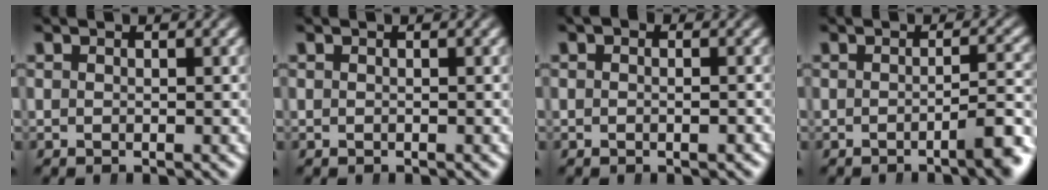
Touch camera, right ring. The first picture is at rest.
{"total": 0.0}
{"total": 0.7, "force": [-0.4, 0.3, 0.5], "torque": [0.000, -0.001, -0.007]}
{"total": 3.1, "force": [-1.6, 0.1, 2.6], "torque": [-0.023, 0.006, -0.034]}